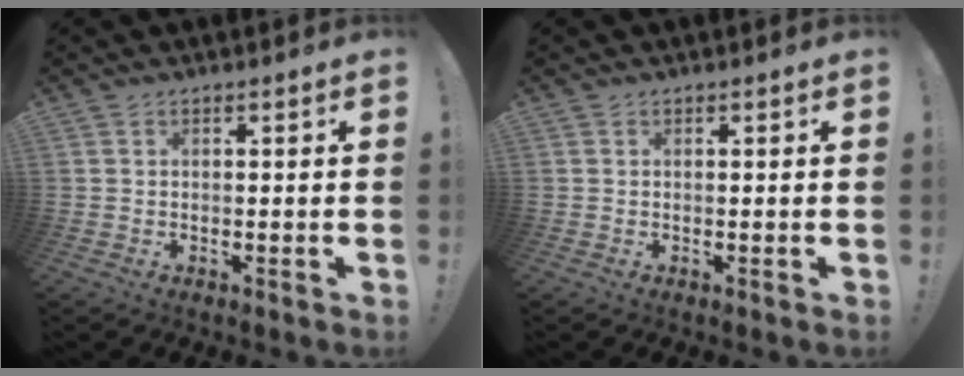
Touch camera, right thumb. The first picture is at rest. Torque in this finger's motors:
{"motor_torque": [0.05, -0.06, -0.23, 0.18, 0.01]}